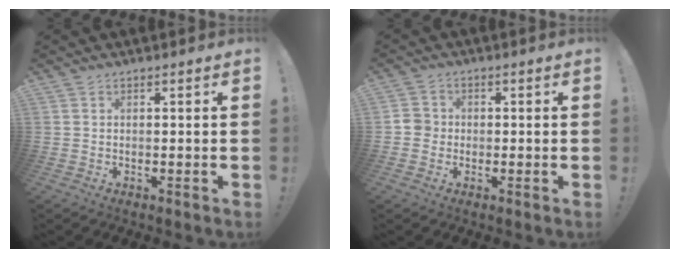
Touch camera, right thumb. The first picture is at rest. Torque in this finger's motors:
{"motor_torque": [-0.03, 0.08, -0.06, 0.10, 0.00]}